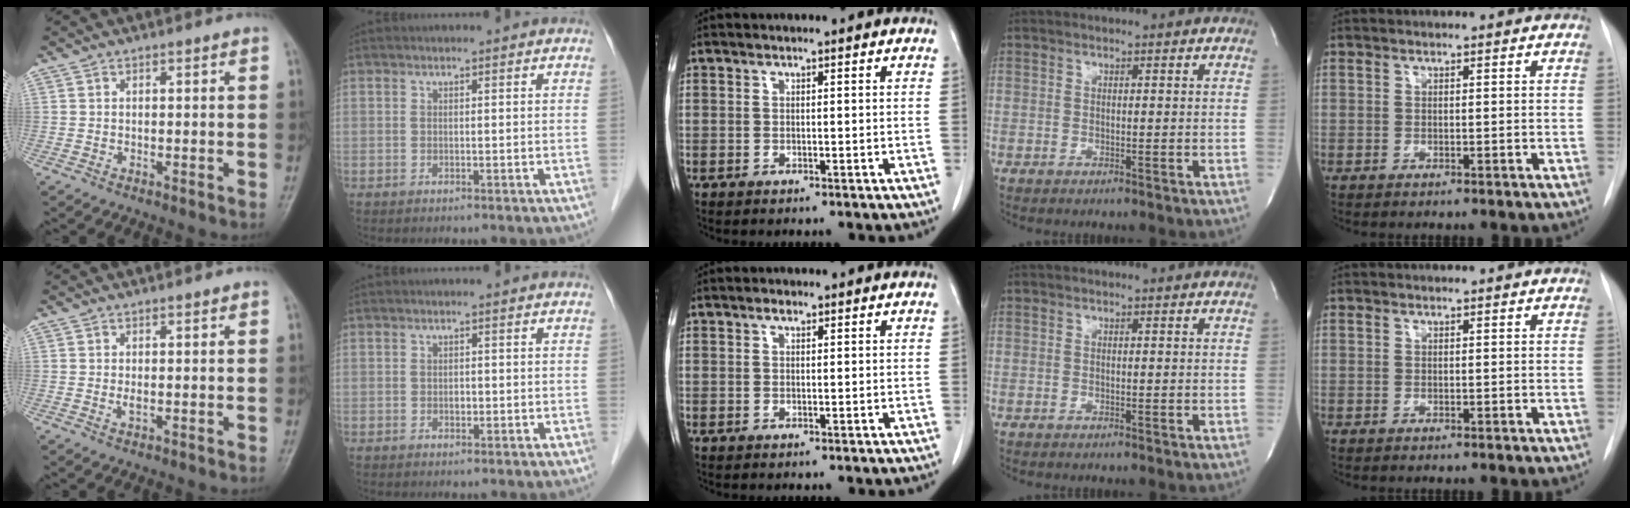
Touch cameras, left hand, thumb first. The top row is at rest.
{"thumb": {"total": 1.3, "force": [0.1, 0.8, 1.1], "torque": [-0.014, -0.003, 0.001]}, "index": {"total": 0.9, "force": [-0.6, 0.5, 0.5], "torque": [-0.010, -0.004, -0.010]}, "middle": {"total": 0.9, "force": [0.6, 0.4, 0.5], "torque": [-0.012, 0.001, 0.009]}}